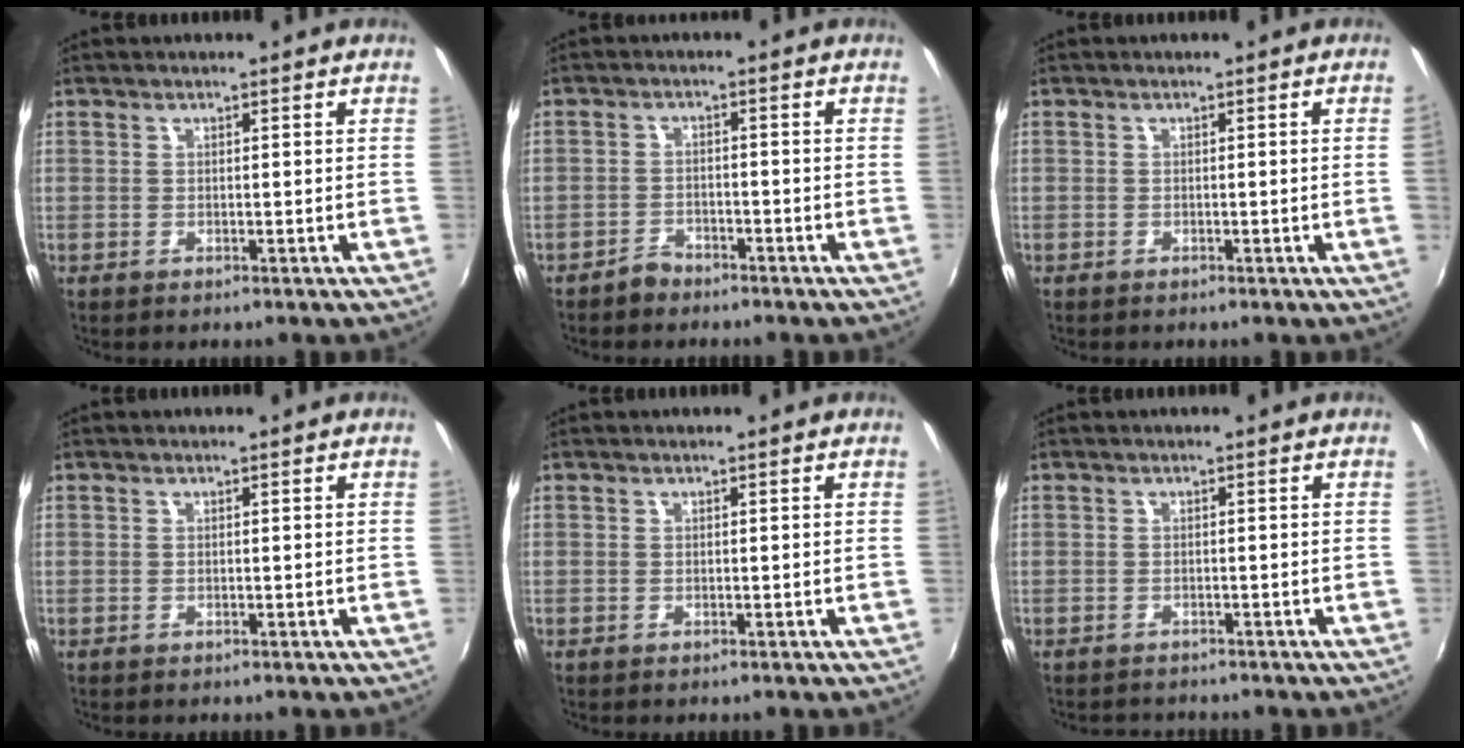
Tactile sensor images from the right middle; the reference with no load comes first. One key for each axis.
{"total": 2.6, "fx": -2.4, "fy": 1.1, "fz": 0.3, "tx": -0.012, "ty": 0.004, "tz": -0.043}
{"total": 0.6, "fx": -0.2, "fy": -0.3, "fz": 0.5, "tx": -0.007, "ty": -0.001, "tz": -0.005}
{"total": 0.0}
{"total": 0.0}
{"total": 1.9, "fx": -1.8, "fy": 0.5, "fz": 0.1, "tx": -0.008, "ty": -0.005, "tz": -0.029}